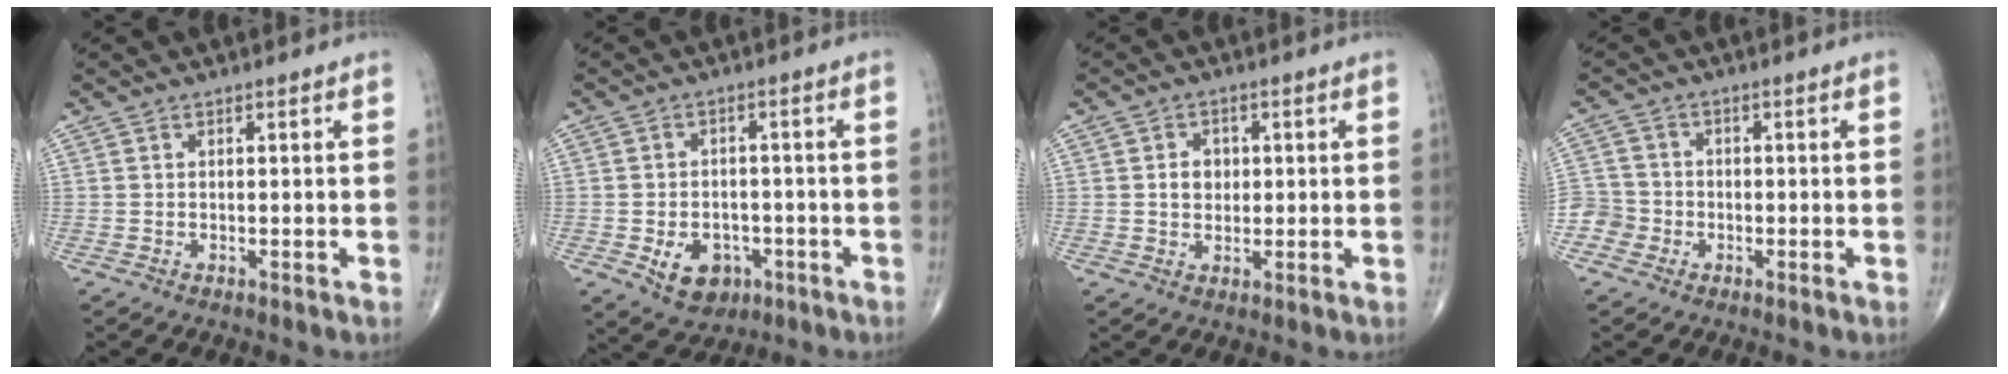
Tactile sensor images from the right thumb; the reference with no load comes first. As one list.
[{"total": 7.6, "force": [-2.8, 5.7, 4.2], "torque": [-0.042, 0.016, -0.033]}, {"total": 3.8, "force": [0.4, 3.1, 2.0], "torque": [-0.012, 0.002, 0.006]}, {"total": 4.7, "force": [-2.0, 4.2, 0.4], "torque": [0.012, 0.014, -0.046]}]